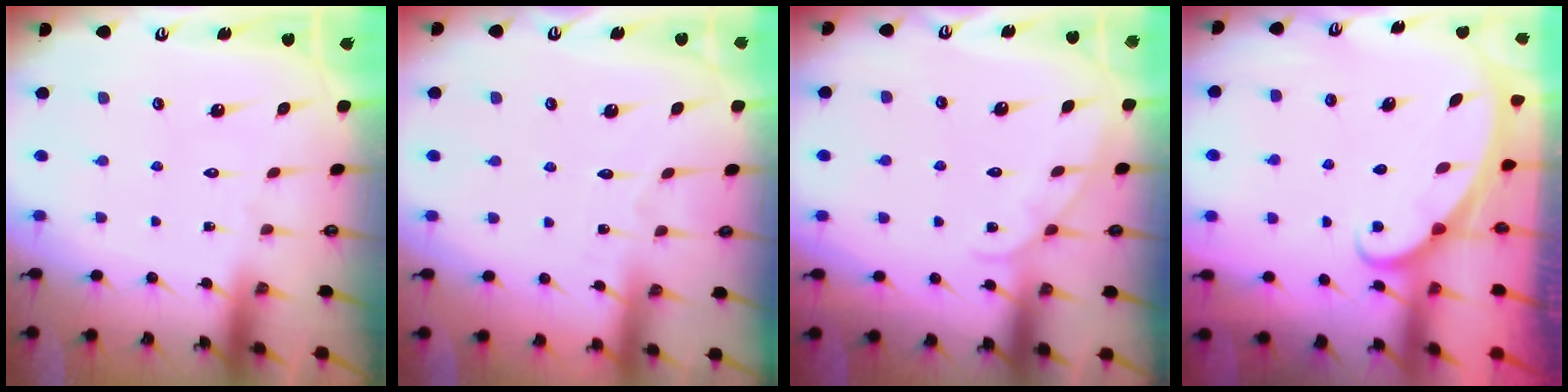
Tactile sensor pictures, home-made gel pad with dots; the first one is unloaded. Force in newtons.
{"total": 2.7, "press": 2.7, "slide": 0.3}
{"total": 3.5, "press": 3.5, "slide": 0.4}
{"total": 1.6, "press": 1.6, "slide": 0.1}